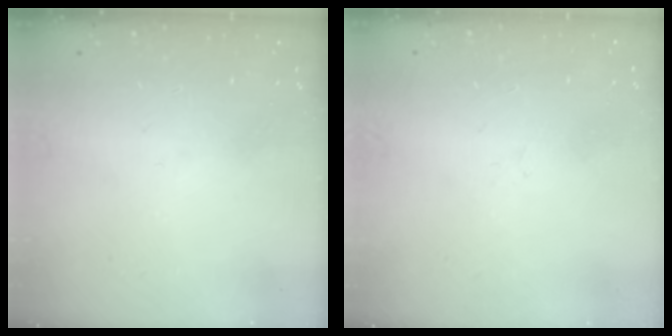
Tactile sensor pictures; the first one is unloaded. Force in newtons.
{"total": 0.0}